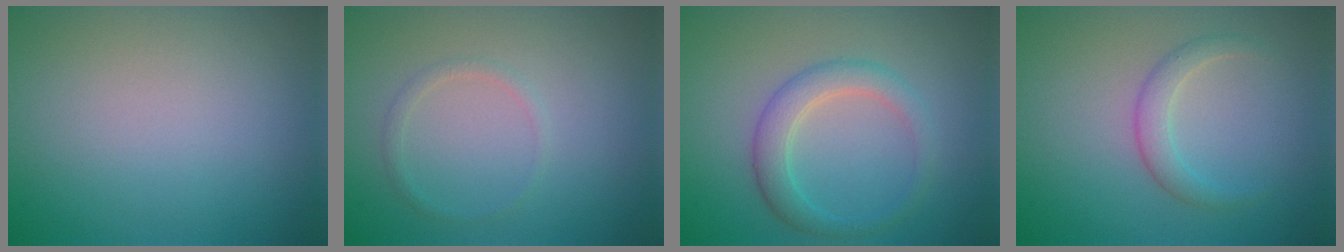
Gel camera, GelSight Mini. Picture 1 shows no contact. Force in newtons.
{"total": 0.9, "press": 0.9, "slide": 0.1}
{"total": 3.0, "press": 3.0, "slide": 0.2}
{"total": 1.9, "press": 1.9, "slide": 0.1}